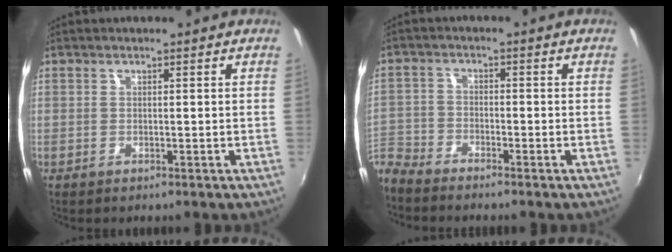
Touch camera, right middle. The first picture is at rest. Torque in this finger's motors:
{"motor_torque": [0.05, -0.14, 0.11, 0.04]}